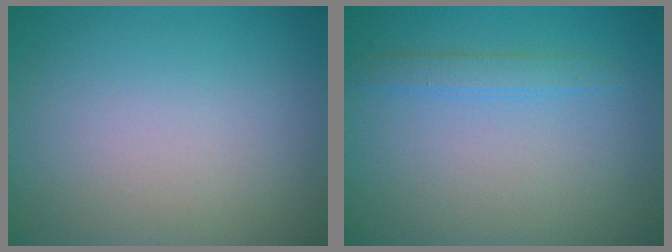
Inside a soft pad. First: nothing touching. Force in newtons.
{"total": 1.5, "press": 1.5, "slide": 0.2}